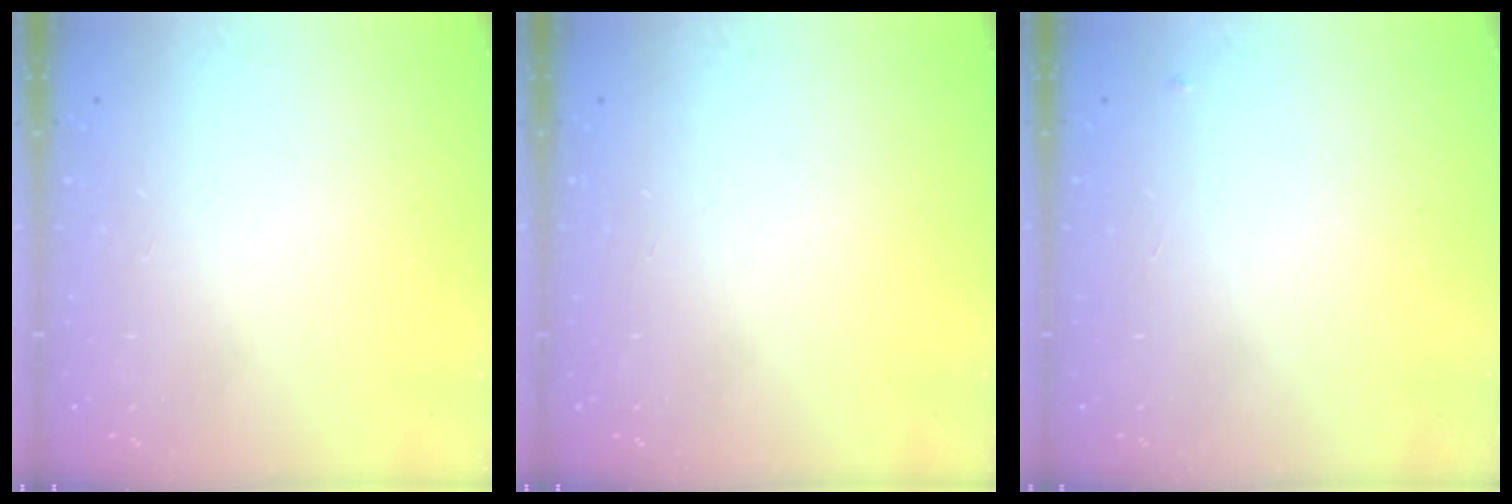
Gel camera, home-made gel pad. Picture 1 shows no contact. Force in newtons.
{"total": 0.0}
{"total": 2.8, "press": 2.8, "slide": 0.4}